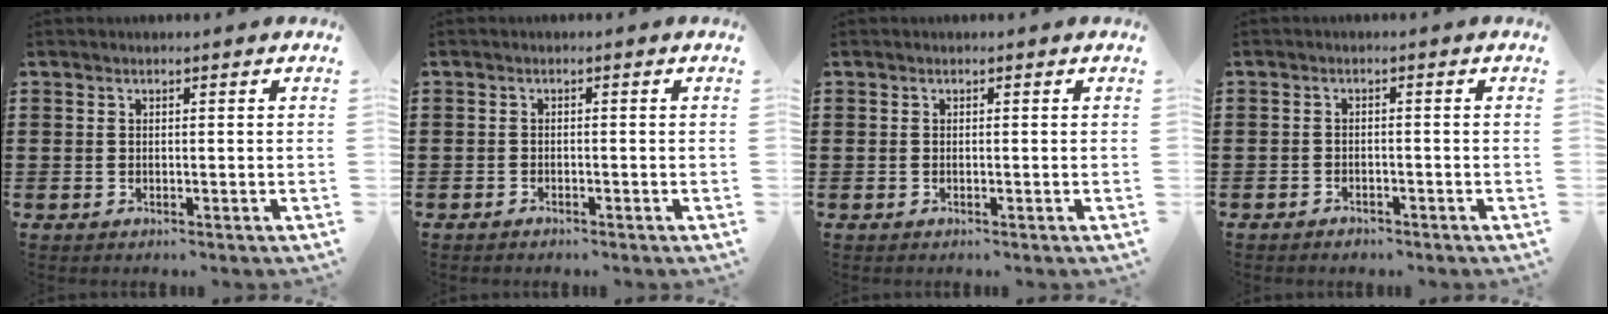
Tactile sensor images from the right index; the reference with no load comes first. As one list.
[{"total": 0.9, "force": [-0.9, 0.1, 0.0], "torque": [-0.003, -0.001, -0.019]}, {"total": 0.0}, {"total": 1.3, "force": [-1.3, 0.3, 0.0], "torque": [-0.004, 0.000, -0.028]}]